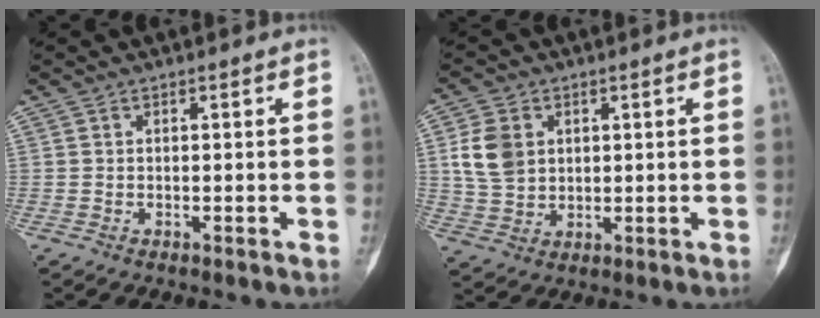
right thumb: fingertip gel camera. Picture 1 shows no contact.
{"total": 8.1, "force": [1.9, 6.2, 4.8], "torque": [-0.077, -0.004, 0.041]}